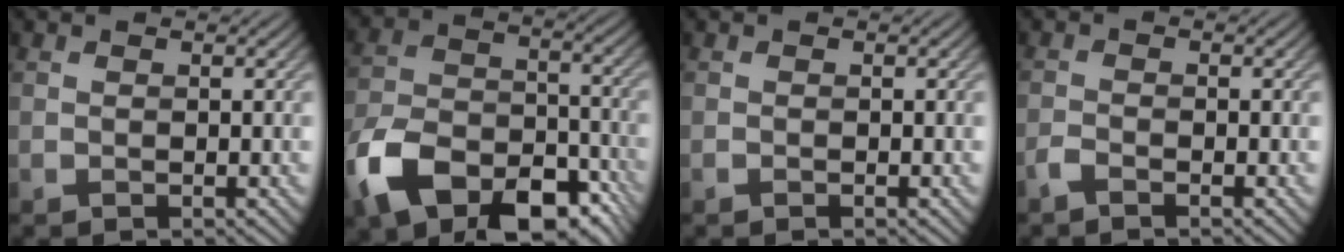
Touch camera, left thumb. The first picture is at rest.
{"total": 15.4, "force": [-9.3, 8.8, 8.5], "torque": [-0.201, -0.039, -0.162]}
{"total": 0.0}
{"total": 1.3, "force": [-1.1, 0.0, 0.6], "torque": [-0.016, 0.002, -0.030]}